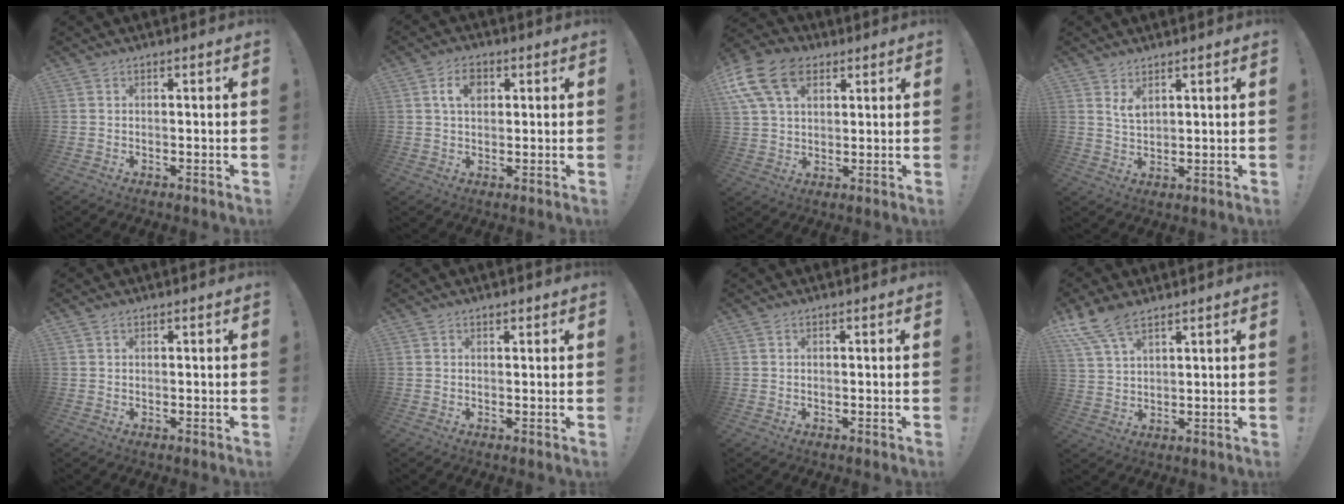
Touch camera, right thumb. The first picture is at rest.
{"total": 6.3, "force": [1.9, 4.0, 4.5], "torque": [-0.068, 0.004, 0.033]}
{"total": 15.9, "force": [6.9, 10.3, 9.9], "torque": [-0.192, -0.025, 0.130]}
{"total": 3.5, "force": [2.4, 1.3, 2.2], "torque": [-0.034, -0.016, 0.041]}
{"total": 0.6, "force": [0.4, 0.3, 0.3], "torque": [0.003, -0.002, 0.007]}
{"total": 1.0, "force": [0.8, 0.5, 0.4], "torque": [0.007, -0.007, 0.013]}
{"total": 0.0}
{"total": 8.6, "force": [6.4, 3.5, 4.6], "torque": [-0.085, -0.028, 0.124]}